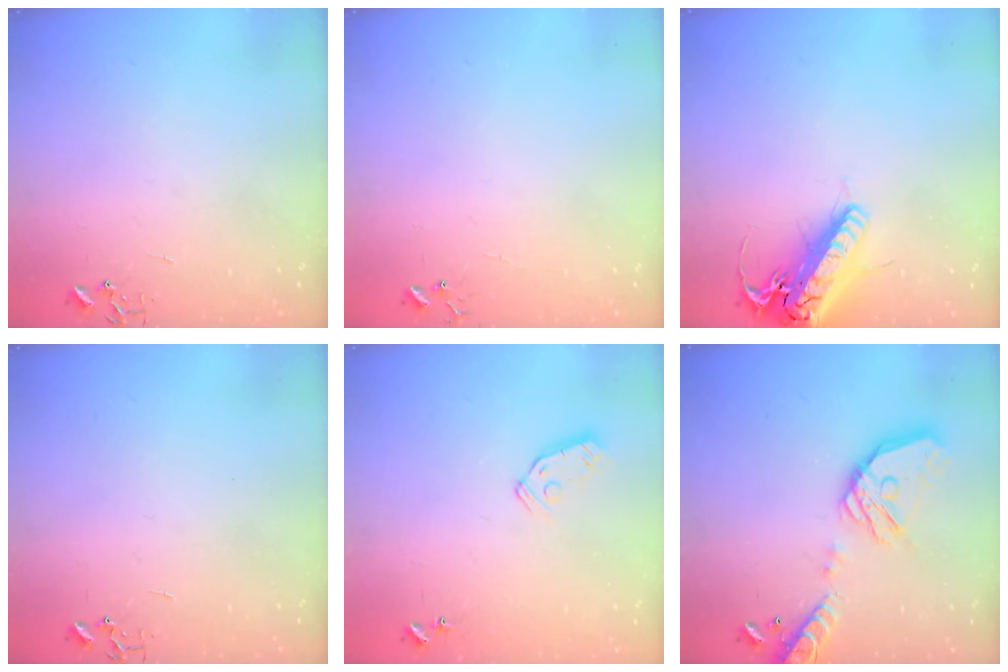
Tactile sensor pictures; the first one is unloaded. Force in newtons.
{"total": 5.6, "press": 5.6, "slide": 0.4}
{"total": 21.0, "press": 20.7, "slide": 3.7}
{"total": 0.0}
{"total": 6.5, "press": 6.5, "slide": 0.4}
{"total": 18.9, "press": 18.8, "slide": 2.4}